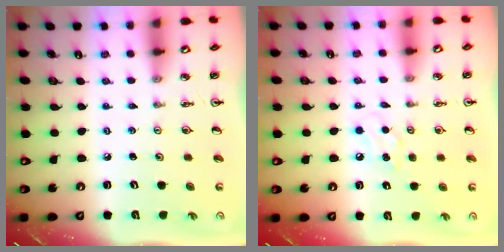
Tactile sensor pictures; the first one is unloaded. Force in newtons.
{"total": 6.4, "press": 6.3, "slide": 0.8}